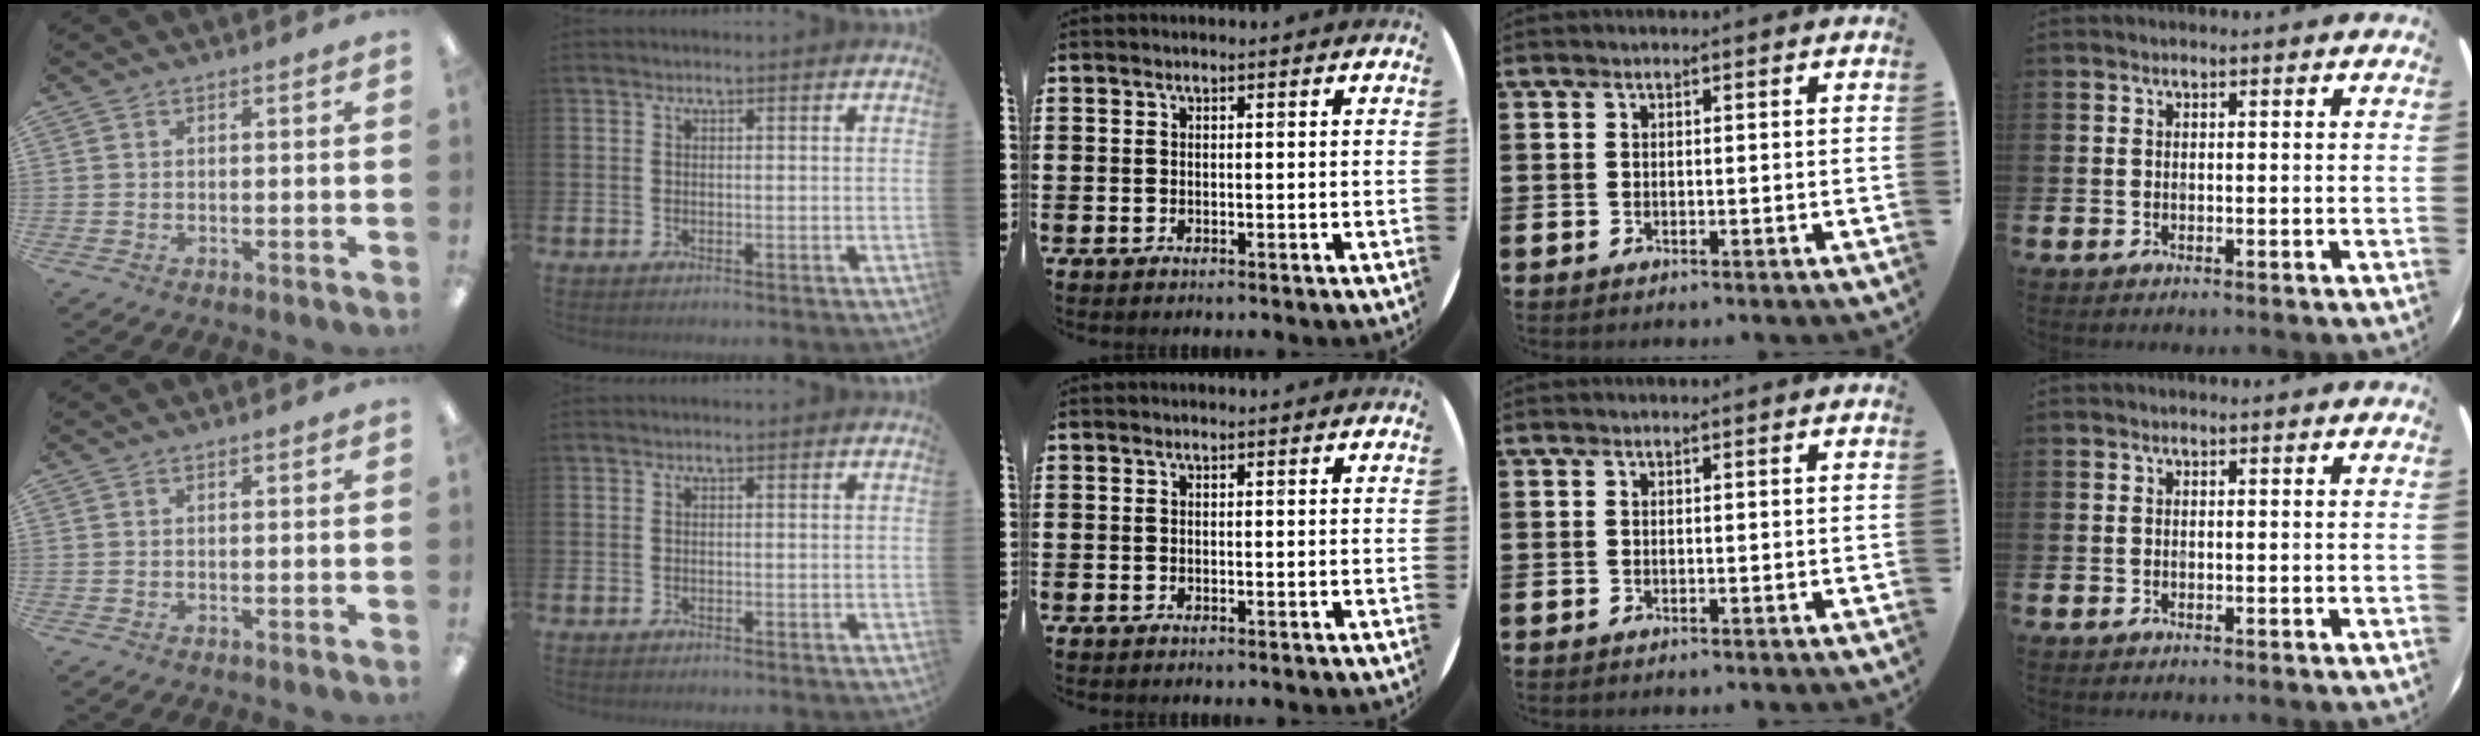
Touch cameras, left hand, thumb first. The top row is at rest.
{}